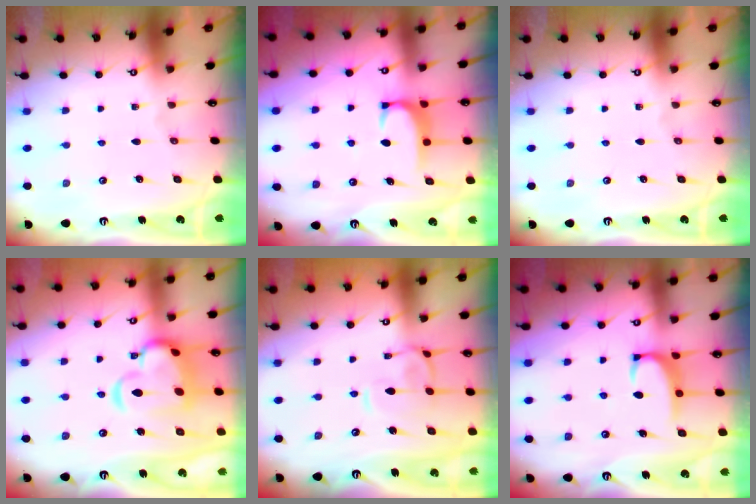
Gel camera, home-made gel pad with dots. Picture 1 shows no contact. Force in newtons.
{"total": 1.8, "press": 1.8, "slide": 0.5}
{"total": 0.0}
{"total": 10.8, "press": 10.6, "slide": 2.0}
{"total": 2.1, "press": 2.0, "slide": 0.7}
{"total": 2.4, "press": 2.3, "slide": 0.6}